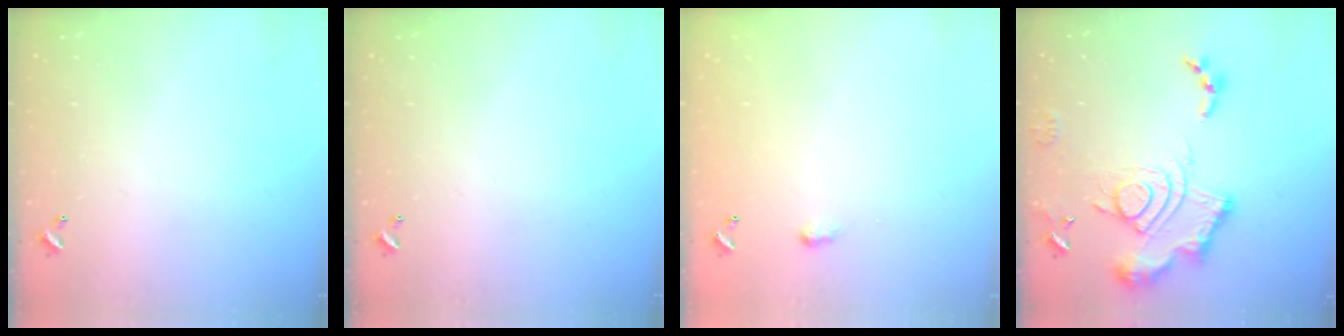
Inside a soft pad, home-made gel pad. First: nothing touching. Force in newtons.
{"total": 0.0}
{"total": 1.6, "press": 1.5, "slide": 0.4}
{"total": 18.1, "press": 18.0, "slide": 1.5}